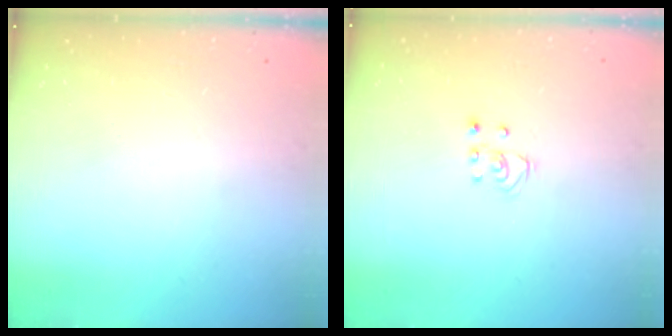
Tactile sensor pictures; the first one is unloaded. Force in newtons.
{"total": 2.5, "press": 2.5, "slide": 0.2}